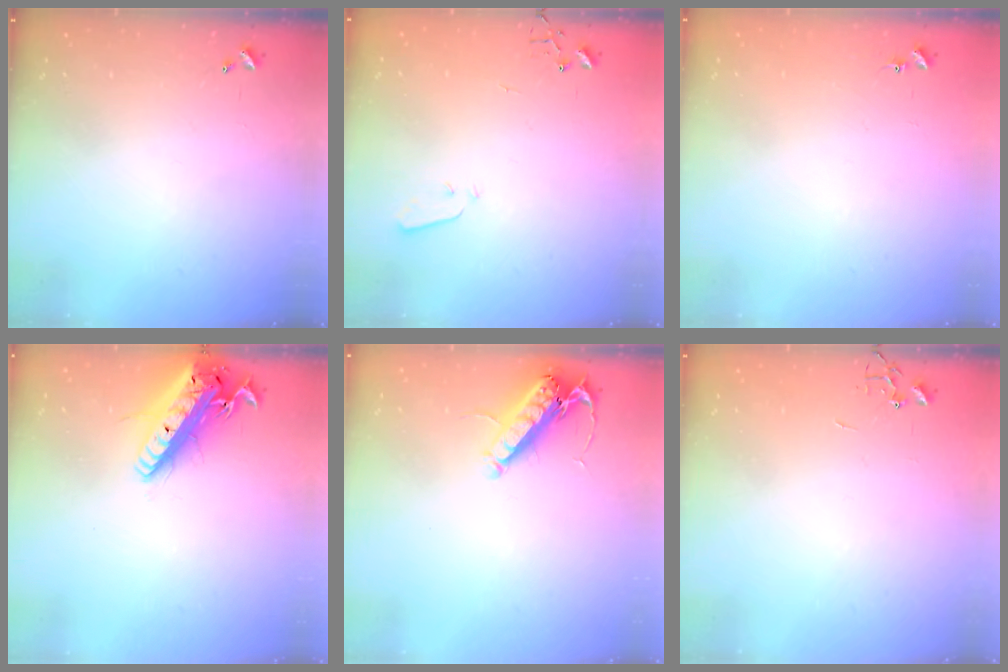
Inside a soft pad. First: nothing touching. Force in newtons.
{"total": 3.2, "press": 3.2, "slide": 0.1}
{"total": 6.8, "press": 6.7, "slide": 0.5}
{"total": 20.4, "press": 20.0, "slide": 4.2}
{"total": 14.4, "press": 14.2, "slide": 2.0}
{"total": 0.0}